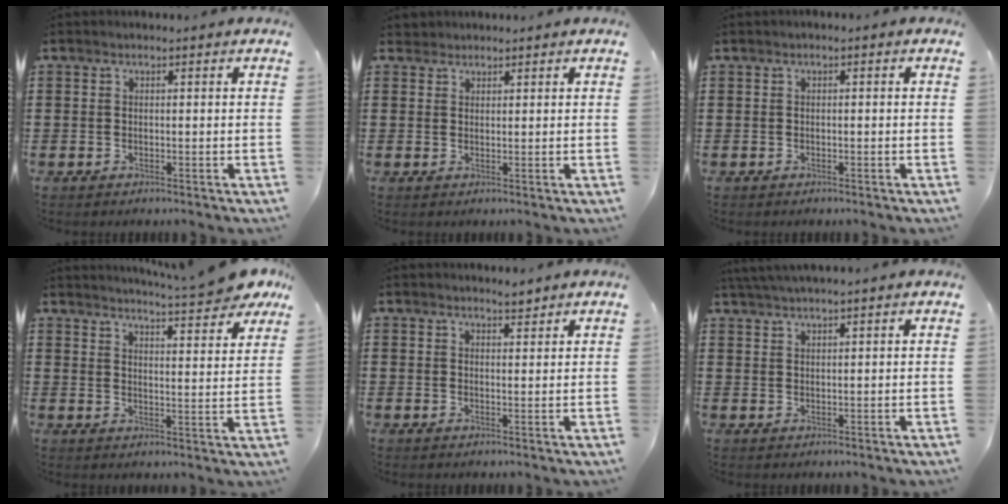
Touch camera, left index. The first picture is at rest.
{"total": 1.4, "force": [1.3, 0.6, -0.1], "torque": [-0.002, 0.004, 0.026]}
{"total": 0.5, "force": [-0.4, 0.0, 0.3], "torque": [-0.006, -0.002, -0.008]}
{"total": 6.1, "force": [5.7, -0.4, 2.2], "torque": [-0.049, -0.036, 0.097]}
{"total": 2.2, "force": [2.1, 0.3, 0.7], "torque": [-0.009, -0.003, 0.039]}
{"total": 2.1, "force": [1.9, -0.5, 0.7], "torque": [-0.016, 0.001, 0.037]}